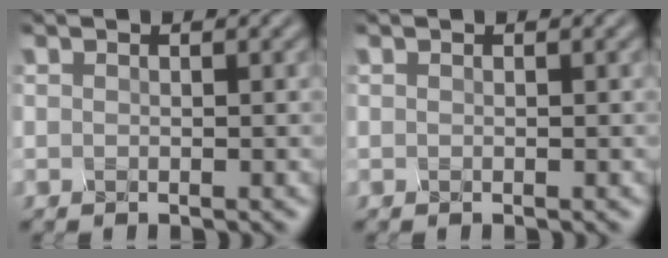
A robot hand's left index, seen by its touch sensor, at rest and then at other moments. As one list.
[{"total": 0.0}]